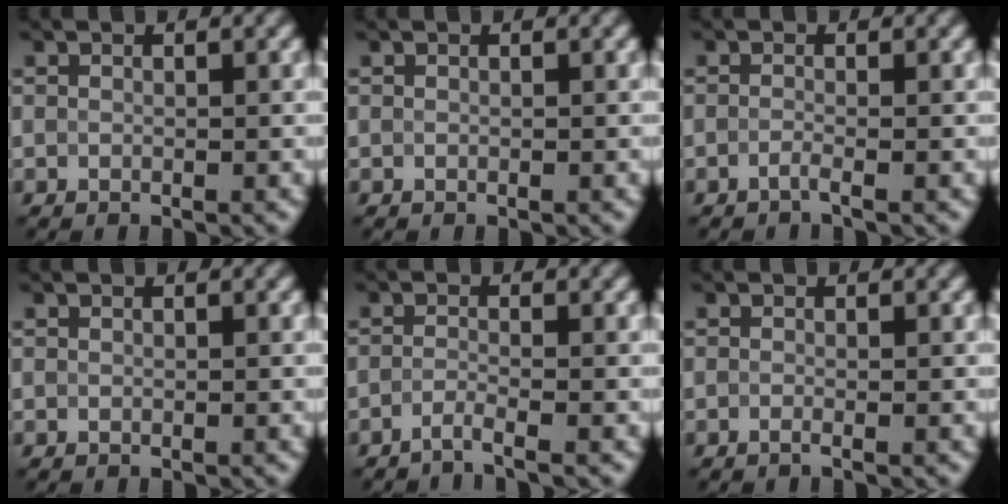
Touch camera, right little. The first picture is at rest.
{"total": 0.0}
{"total": 1.2, "force": [-1.2, -0.3, 0.0], "torque": [0.000, -0.004, -0.021]}
{"total": 0.0}
{"total": 1.9, "force": [-1.9, -0.4, 0.0], "torque": [0.004, -0.003, -0.041]}
{"total": 0.8, "force": [-0.7, 0.0, 0.3], "torque": [-0.004, -0.008, -0.013]}